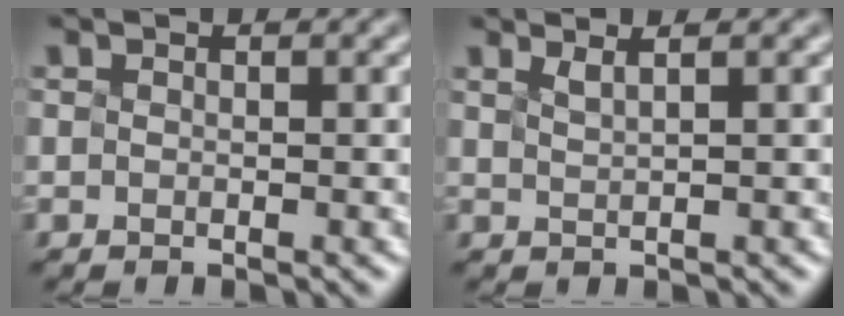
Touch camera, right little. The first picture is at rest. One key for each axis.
{"total": 1.3, "fx": 1.2, "fy": 0.3, "fz": 0.6, "tx": -0.001, "ty": 0.012, "tz": 0.016}